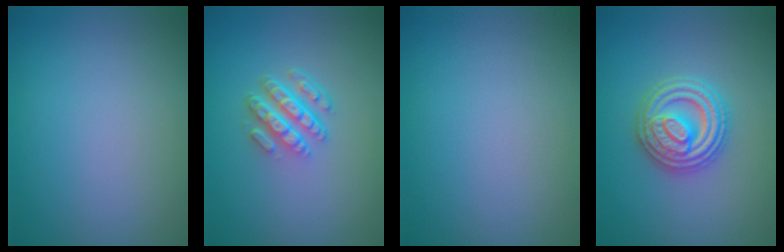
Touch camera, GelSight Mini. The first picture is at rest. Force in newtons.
{"total": 4.3, "press": 3.1, "slide": 3.0}
{"total": 0.0}
{"total": 4.5, "press": 4.5, "slide": 0.6}